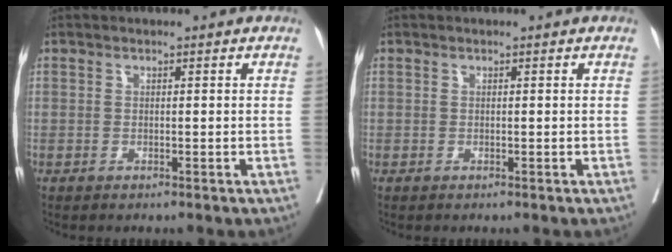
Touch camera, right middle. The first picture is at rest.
{"total": 0.0}